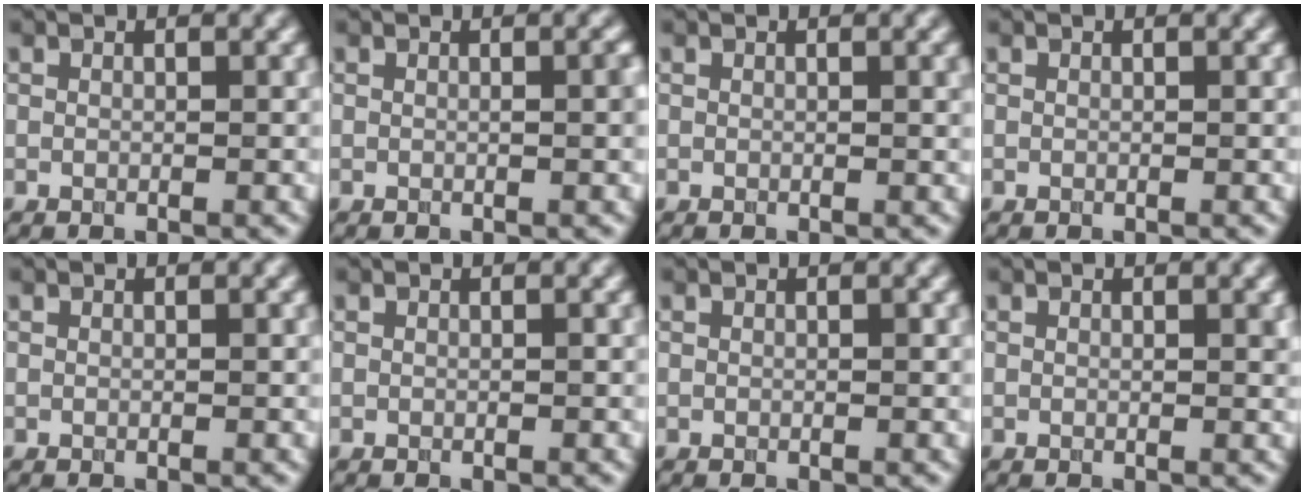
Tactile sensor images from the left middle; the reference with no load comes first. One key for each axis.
{"total": 1.0, "fx": 0.0, "fy": 0.2, "fz": 1.0, "tx": -0.012, "ty": 0.002, "tz": -0.001}
{"total": 0.7, "fx": 0.2, "fy": 0.1, "fz": 0.7, "tx": -0.007, "ty": 0.001, "tz": 0.001}
{"total": 0.0}
{"total": 0.0}
{"total": 0.0}
{"total": 0.0}
{"total": 0.5, "fx": 0.2, "fy": 0.2, "fz": 0.5, "tx": -0.003, "ty": -0.002, "tz": 0.003}